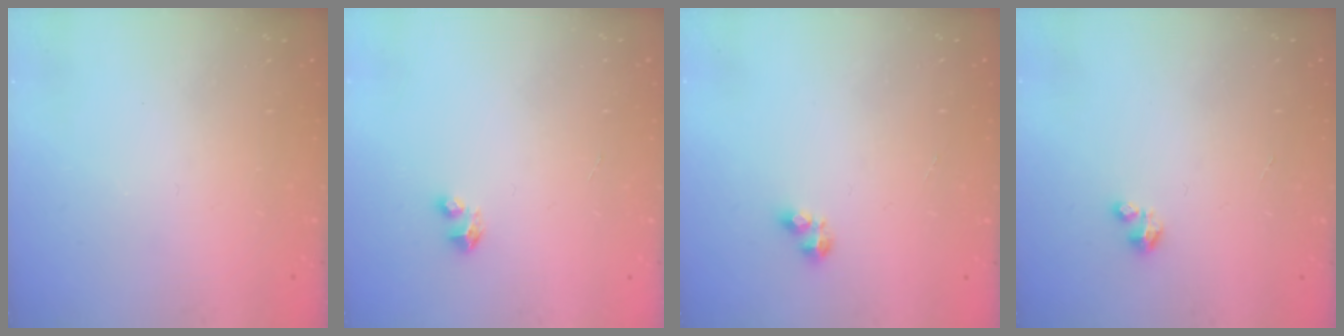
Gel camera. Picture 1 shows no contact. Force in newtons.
{"total": 2.8, "press": 2.8, "slide": 0.1}
{"total": 3.0, "press": 2.9, "slide": 0.5}
{"total": 1.2, "press": 1.2, "slide": 0.2}